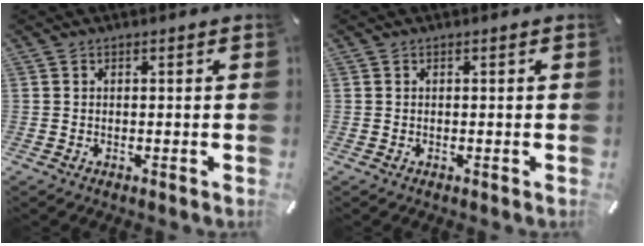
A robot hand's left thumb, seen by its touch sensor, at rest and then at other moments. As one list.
[{"total": 0.0}]